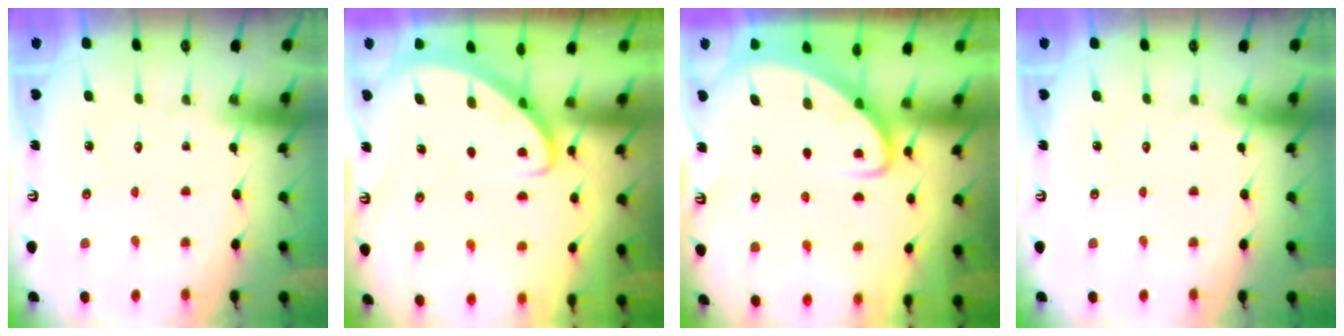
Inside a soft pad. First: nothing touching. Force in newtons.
{"total": 2.8, "press": 2.8, "slide": 0.2}
{"total": 2.8, "press": 2.8, "slide": 0.3}
{"total": 0.0}